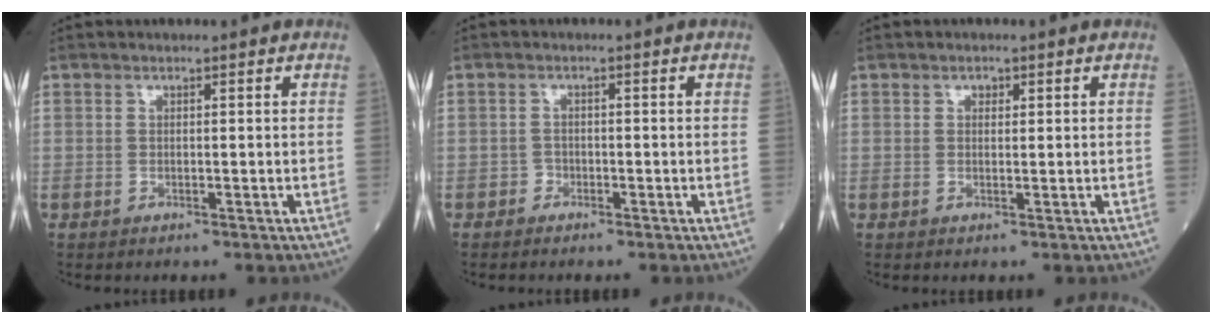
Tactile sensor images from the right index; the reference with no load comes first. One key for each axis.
{"total": 1.1, "fx": -0.8, "fy": 0.7, "fz": -0.1, "tx": 0.009, "ty": 0.007, "tz": -0.020}
{"total": 0.9, "fx": 0.4, "fy": 0.7, "fz": 0.5, "tx": -0.005, "ty": -0.001, "tz": 0.006}